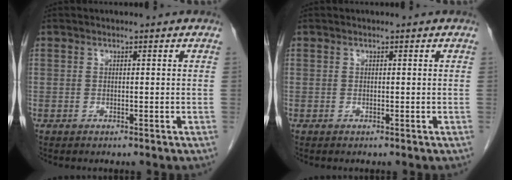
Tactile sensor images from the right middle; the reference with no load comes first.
{"total": 0.0}